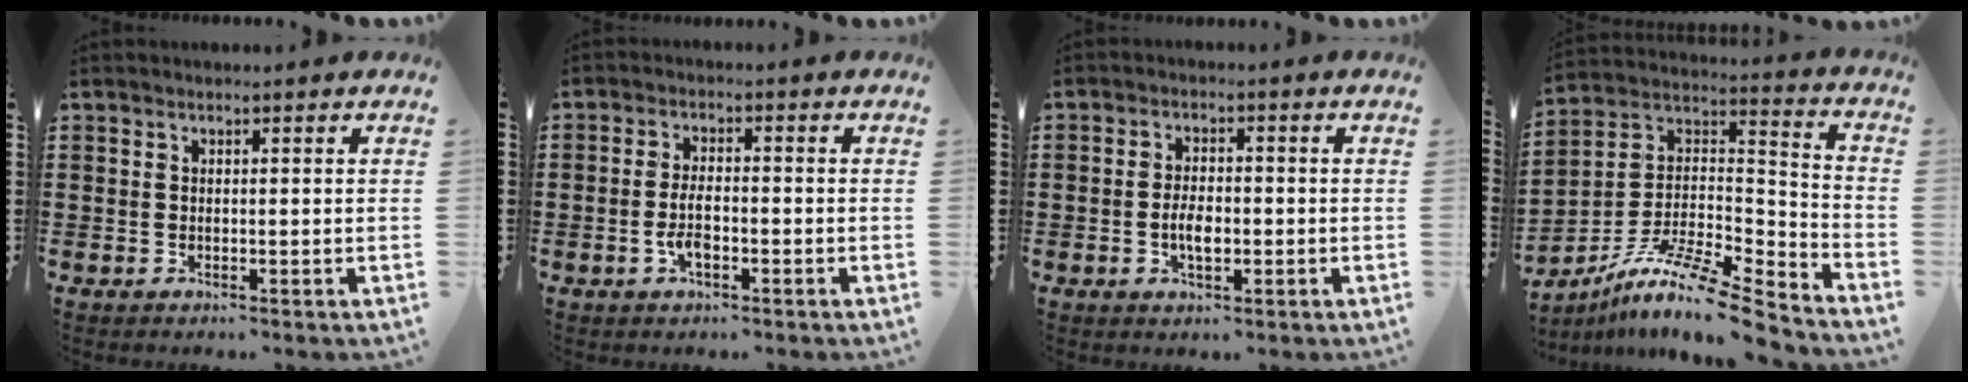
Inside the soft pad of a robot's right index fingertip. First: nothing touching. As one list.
[{"total": 4.0, "force": [-1.3, 1.3, 3.5], "torque": [-0.085, -0.005, -0.030]}, {"total": 3.9, "force": [-0.9, 1.5, 3.4], "torque": [-0.070, -0.003, -0.016]}, {"total": 11.5, "force": [-9.1, 1.2, 7.0], "torque": [-0.125, 0.006, -0.175]}]